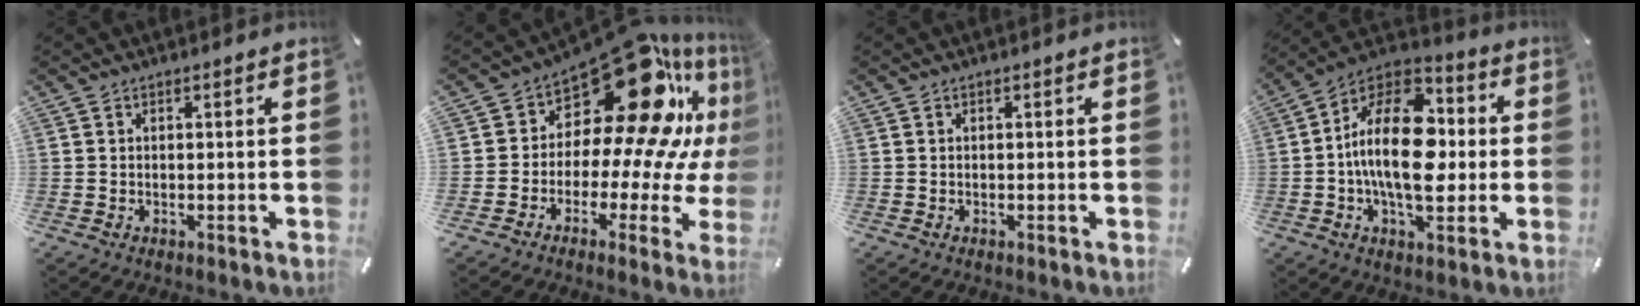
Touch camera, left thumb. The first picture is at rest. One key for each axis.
{"total": 24.2, "fx": 11.9, "fy": 12.4, "fz": 17.1, "tx": -0.236, "ty": -0.108, "tz": 0.202}
{"total": 0.0}
{"total": 20.7, "fx": -0.8, "fy": 12.2, "fz": 16.7, "tx": -0.318, "ty": 0.001, "tz": -0.021}